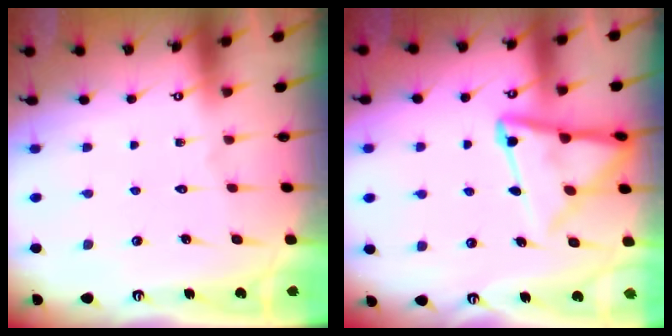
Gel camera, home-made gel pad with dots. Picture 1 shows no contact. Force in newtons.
{"total": 11.7, "press": 11.6, "slide": 1.2}